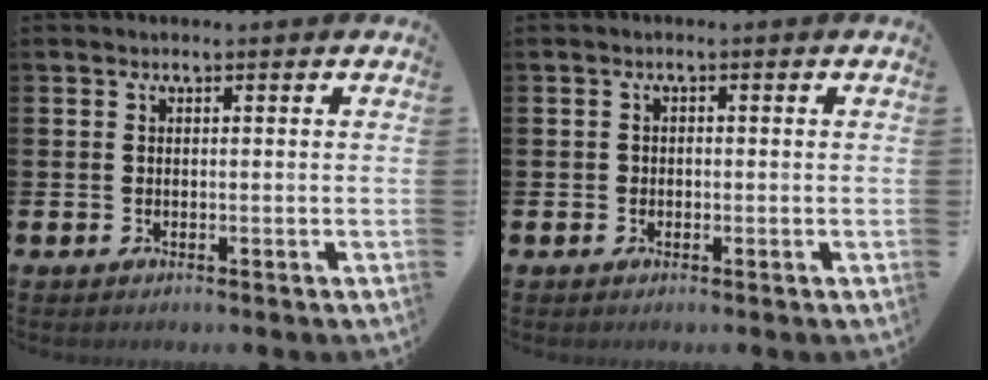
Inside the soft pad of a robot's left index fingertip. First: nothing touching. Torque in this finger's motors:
{"motor_torque": [-0.07, 0.13, 0.00, -0.01]}